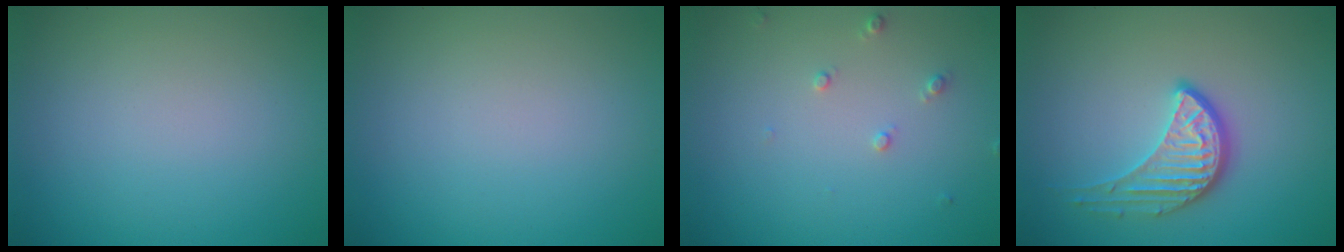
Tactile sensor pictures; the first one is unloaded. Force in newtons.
{"total": 0.0}
{"total": 1.1, "press": 1.1, "slide": 0.2}
{"total": 3.7, "press": 3.0, "slide": 2.2}